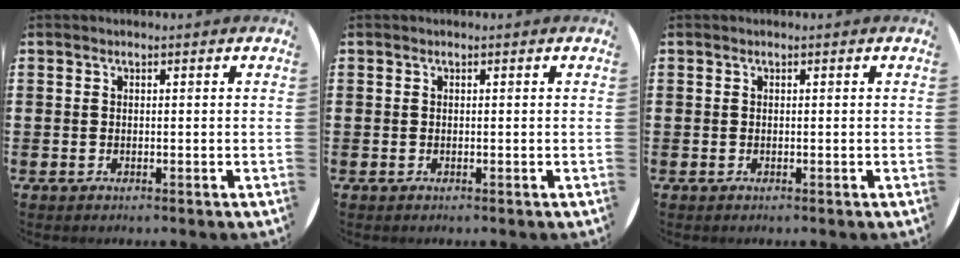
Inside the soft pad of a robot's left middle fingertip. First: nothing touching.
{"total": 0.0}
{"total": 0.0}